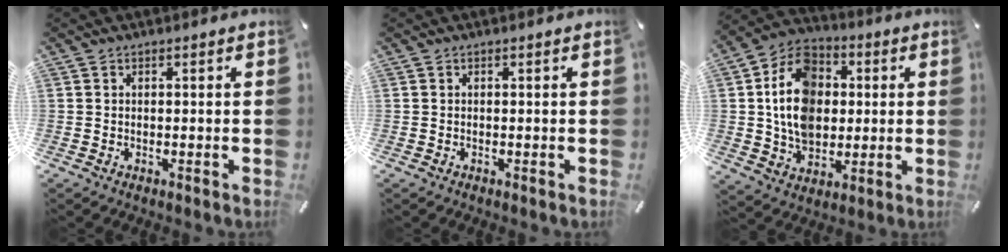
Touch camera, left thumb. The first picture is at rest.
{"total": 0.0}
{"total": 15.1, "force": [1.2, 12.2, 8.8], "torque": [-0.181, 0.019, 0.025]}